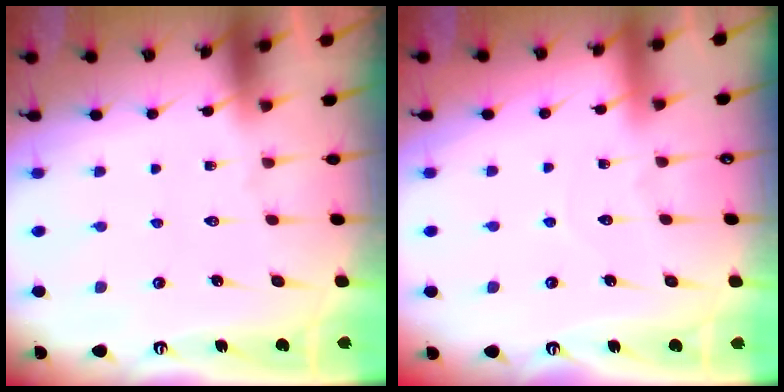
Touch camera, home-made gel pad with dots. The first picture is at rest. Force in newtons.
{"total": 2.9, "press": 2.9, "slide": 0.3}